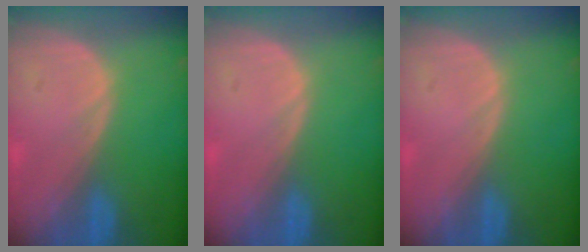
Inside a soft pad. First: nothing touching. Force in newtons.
{"total": 0.0}
{"total": 0.0}